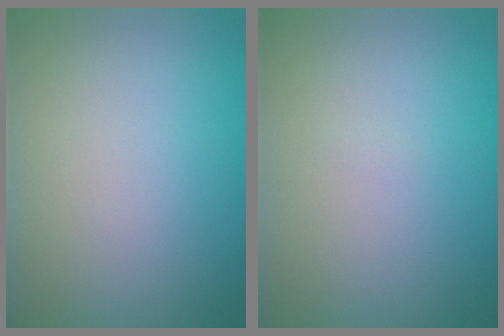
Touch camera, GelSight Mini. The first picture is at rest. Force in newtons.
{"total": 0.0}